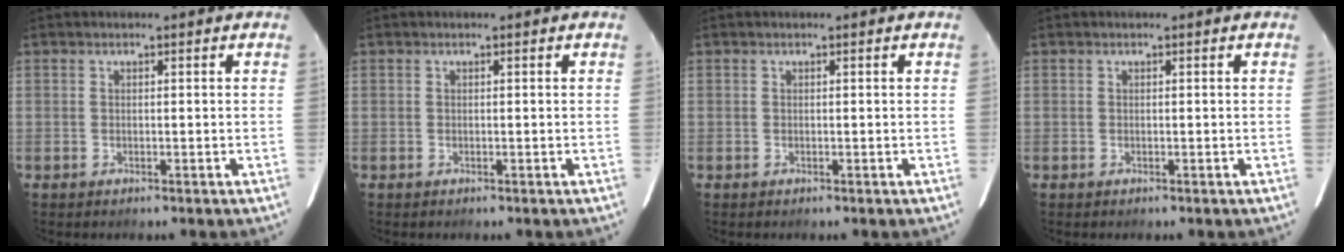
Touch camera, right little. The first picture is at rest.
{"total": 0.0}
{"total": 0.0}
{"total": 0.0}